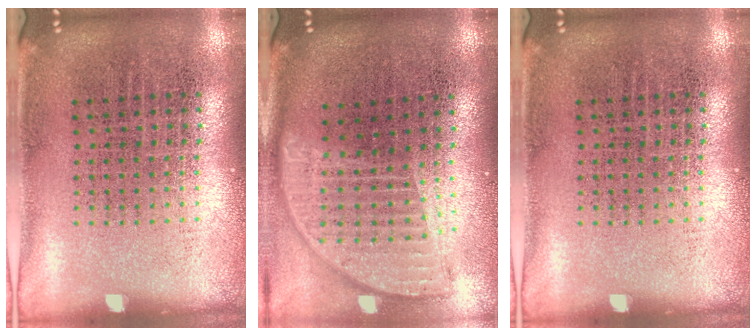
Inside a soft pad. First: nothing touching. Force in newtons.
{"total": 1.9, "press": 1.5, "slide": 1.2}
{"total": 0.0}